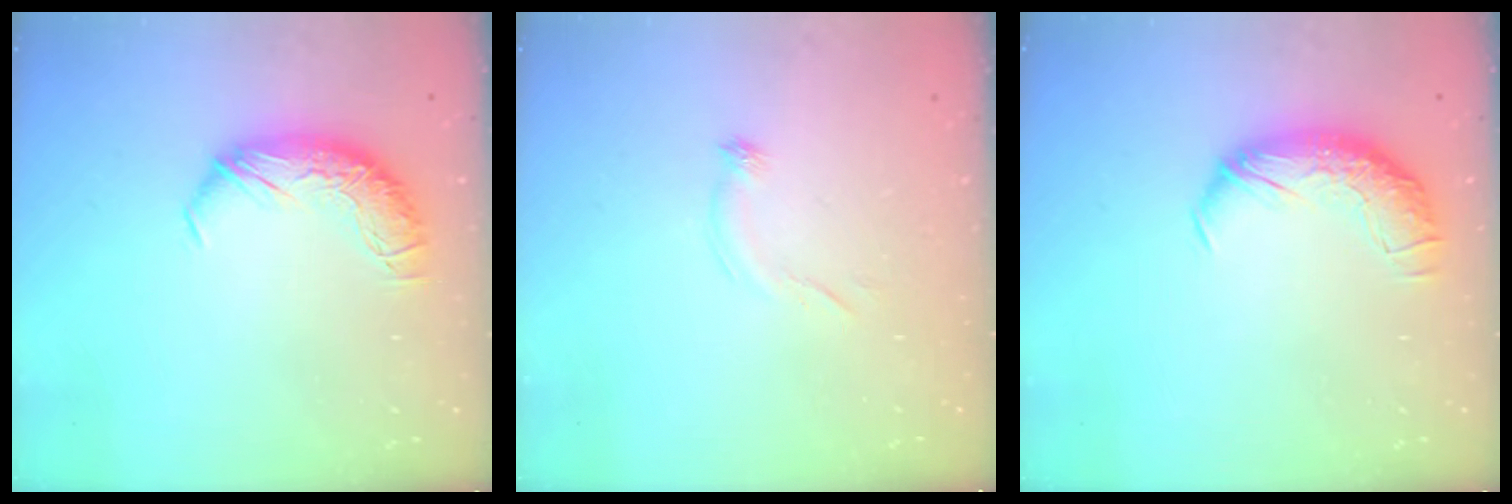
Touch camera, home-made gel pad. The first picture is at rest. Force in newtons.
{"total": 7.1, "press": 7.1, "slide": 0.8}
{"total": 2.4, "press": 1.1, "slide": 2.2}